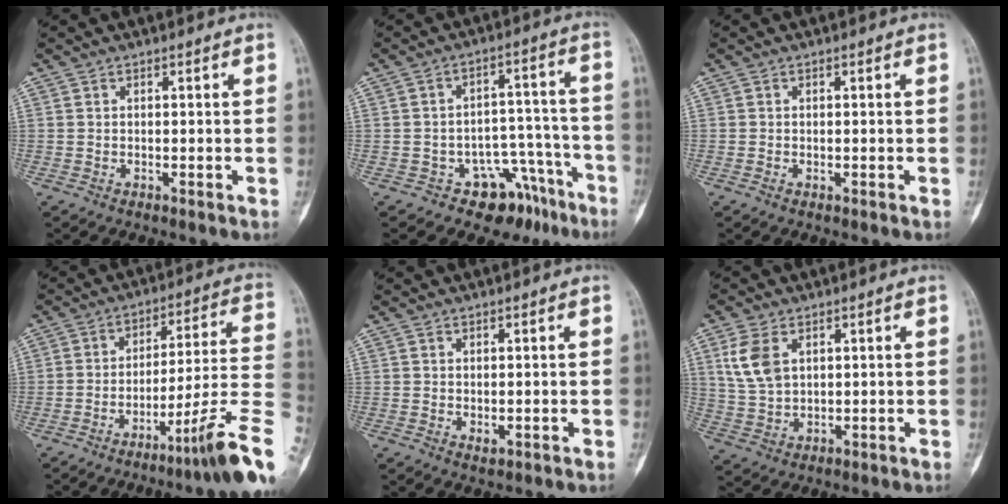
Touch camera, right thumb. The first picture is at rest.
{"total": 10.5, "force": [-7.2, 6.8, 3.4], "torque": [0.003, 0.093, -0.098]}
{"total": 0.0}
{"total": 18.4, "force": [-8.9, 1.2, 16.1], "torque": [-0.208, 0.058, -0.129]}
{"total": 0.9, "force": [0.0, 0.6, 0.7], "torque": [-0.010, -0.003, 0.003]}
{"total": 7.7, "force": [2.9, 4.8, 5.2], "torque": [-0.101, -0.006, 0.066]}